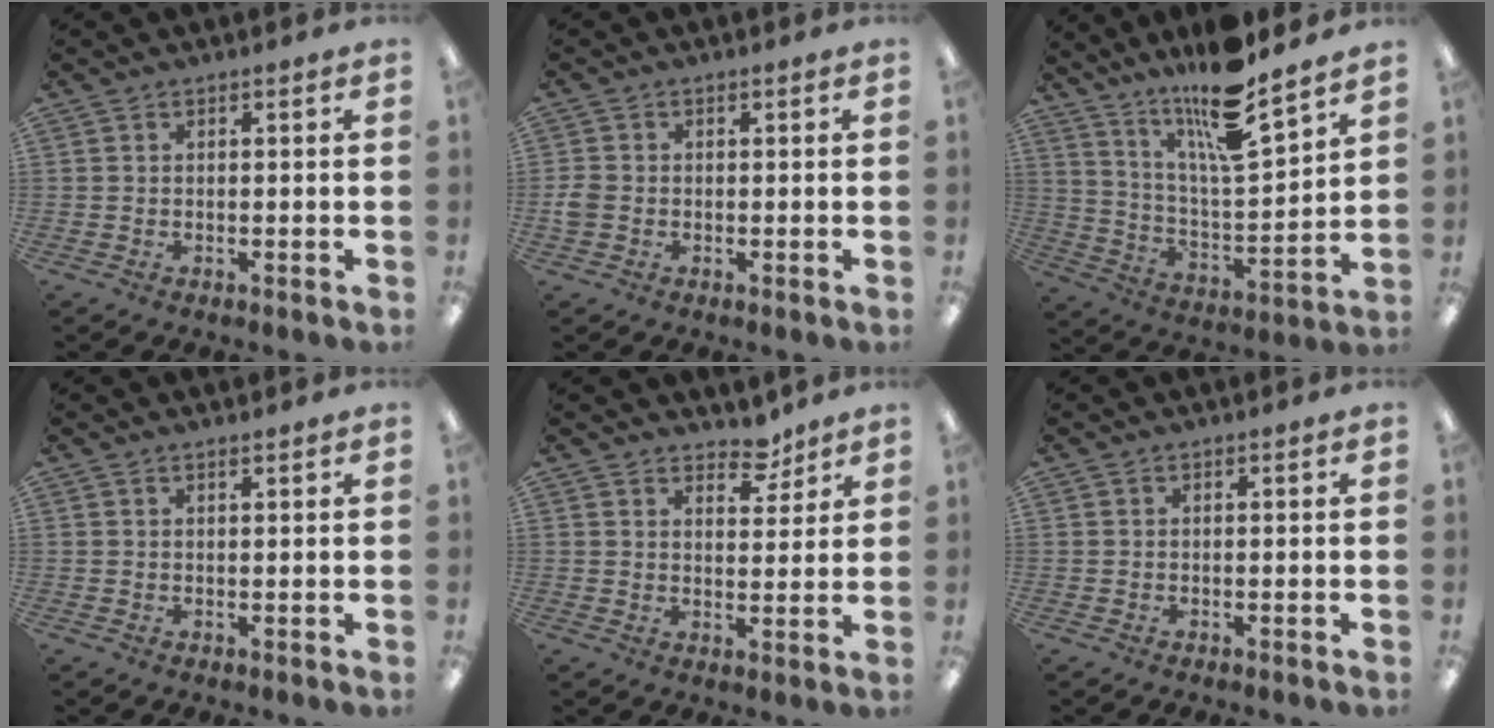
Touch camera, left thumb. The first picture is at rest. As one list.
[{"total": 2.7, "force": [-0.5, 2.1, 1.5], "torque": [-0.031, 0.003, -0.010]}, {"total": 15.7, "force": [12.9, 2.3, 8.7], "torque": [-0.168, -0.086, 0.216]}, {"total": 0.8, "force": [0.7, 0.1, 0.3], "torque": [-0.006, 0.000, 0.013]}, {"total": 6.1, "force": [5.1, 2.7, 1.8], "torque": [-0.008, -0.037, 0.088]}, {"total": 0.0}]